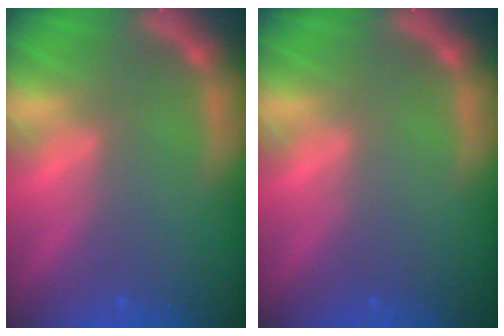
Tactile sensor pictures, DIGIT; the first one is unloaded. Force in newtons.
{"total": 0.0}